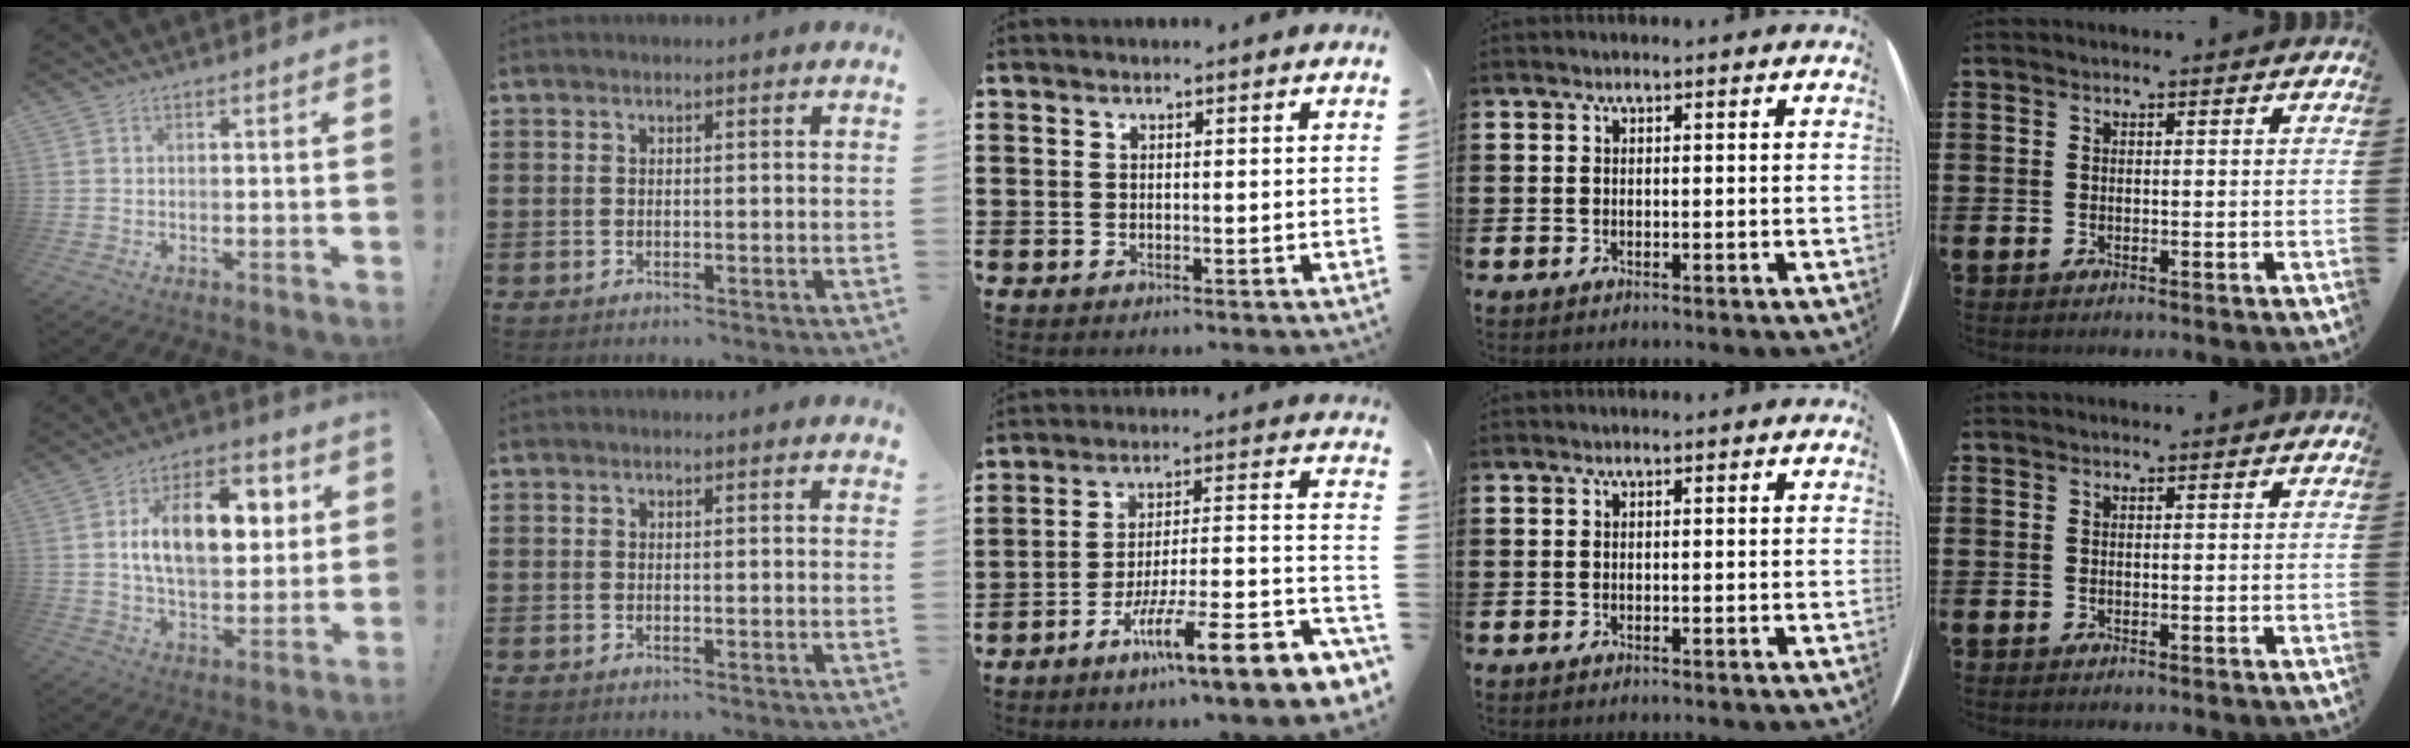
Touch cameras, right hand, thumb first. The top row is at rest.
{"thumb": {"total": 17.9, "force": [4.5, 10.8, 13.5], "torque": [-0.203, -0.002, 0.078]}, "middle": {"total": 9.9, "force": [-6.3, -0.2, 7.6], "torque": [-0.107, -0.020, -0.127]}}